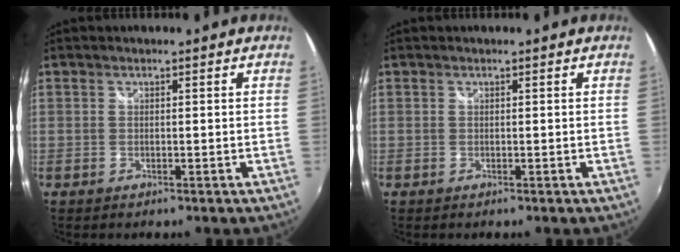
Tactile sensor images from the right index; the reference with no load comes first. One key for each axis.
{"total": 0.0}